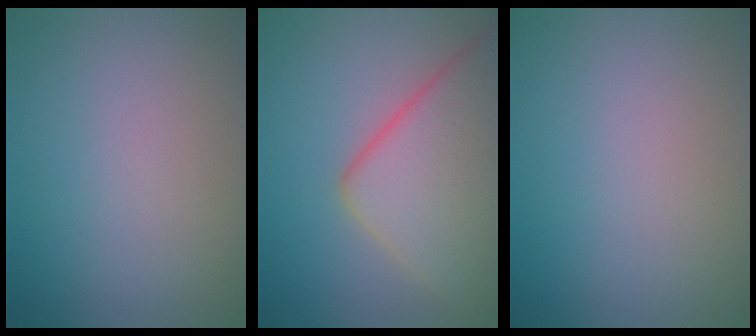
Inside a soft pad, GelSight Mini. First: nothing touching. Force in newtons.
{"total": 9.0, "press": 9.0, "slide": 0.3}
{"total": 0.0}